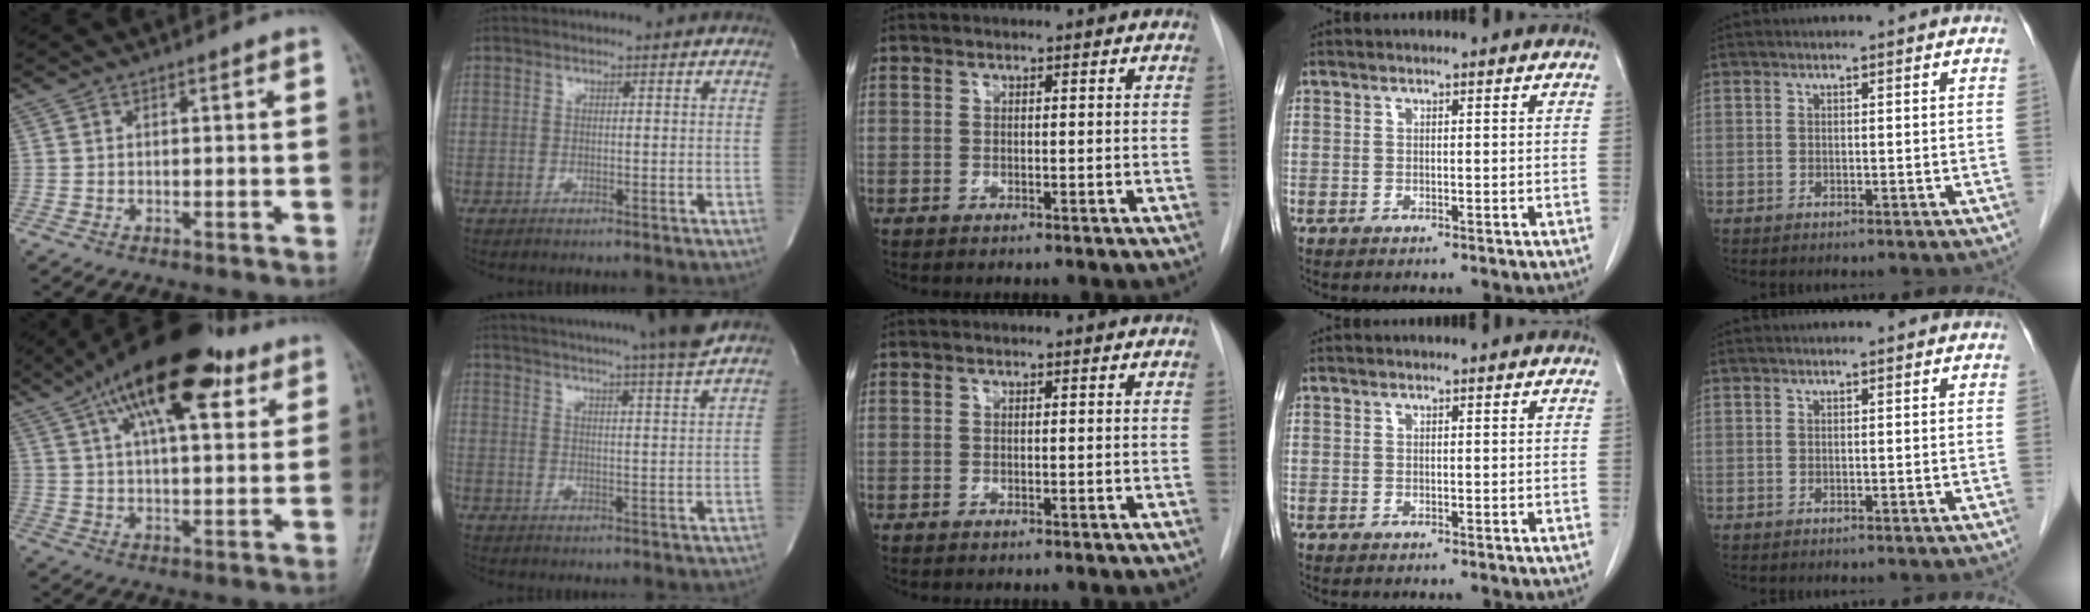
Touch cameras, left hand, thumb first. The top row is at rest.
{"thumb": {"total": 20.6, "force": [11.1, 8.3, 15.2], "torque": [-0.224, -0.007, 0.176]}, "index": {"total": 16.0, "force": [14.1, -1.7, 7.3], "torque": [-0.128, -0.025, 0.187]}}